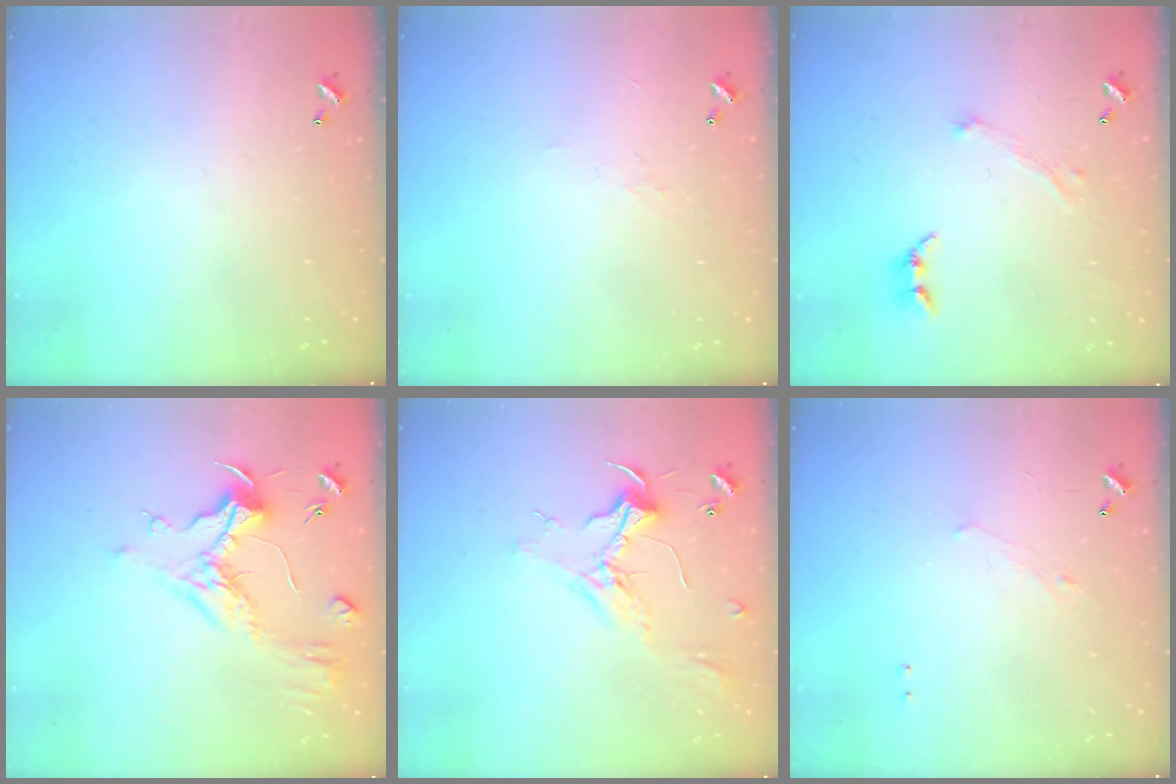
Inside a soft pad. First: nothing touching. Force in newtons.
{"total": 3.5, "press": 3.4, "slide": 0.7}
{"total": 2.4, "press": 2.2, "slide": 0.9}
{"total": 1.1, "press": 0.2, "slide": 1.1}
{"total": 2.3, "press": 2.2, "slide": 0.9}
{"total": 1.3, "press": 1.2, "slide": 0.6}